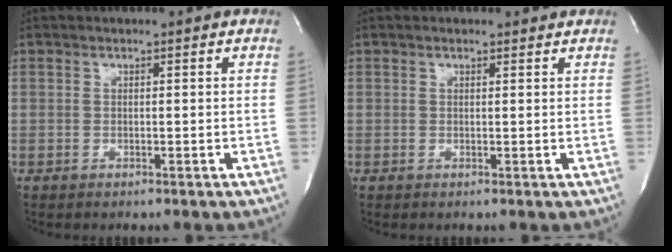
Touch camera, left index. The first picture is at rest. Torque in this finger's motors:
{"motor_torque": [0.39, -0.26, -0.04, -0.01]}